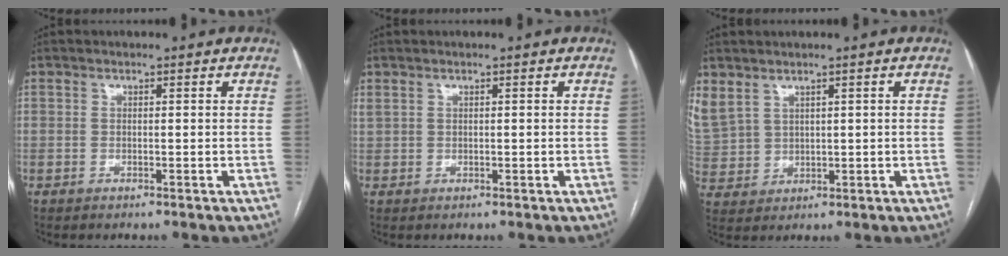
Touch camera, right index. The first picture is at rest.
{"total": 1.3, "force": [0.7, 0.7, 0.8], "torque": [-0.031, 0.017, 0.028]}
{"total": 9.0, "force": [5.0, 6.3, 4.1], "torque": [-0.128, 0.014, 0.124]}